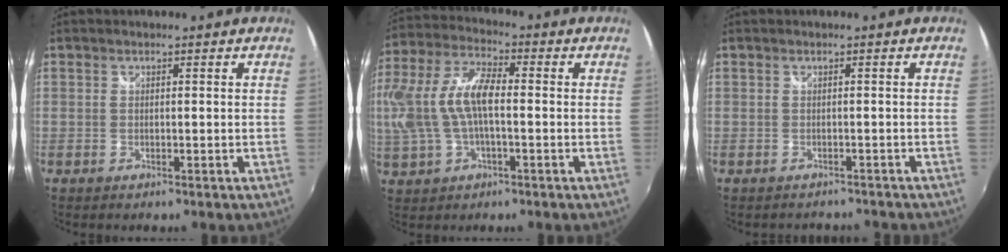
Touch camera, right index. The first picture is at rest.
{"total": 13.9, "force": [-0.5, 6.3, 12.4], "torque": [-0.253, 0.011, -0.007]}
{"total": 3.4, "force": [-3.1, 1.1, 0.8], "torque": [-0.018, -0.016, -0.038]}